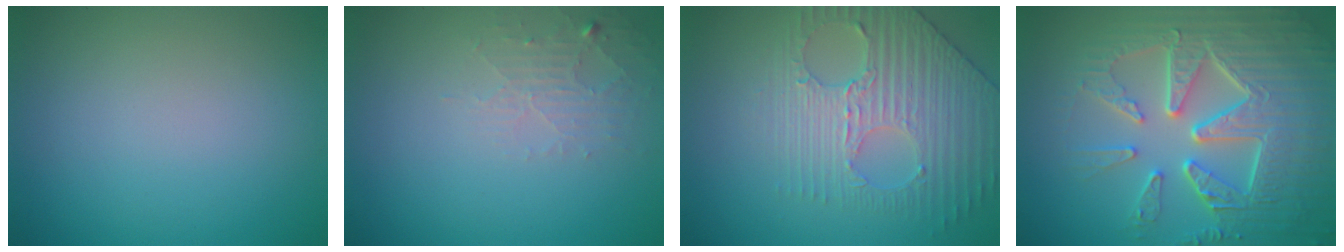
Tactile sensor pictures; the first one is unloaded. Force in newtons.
{"total": 1.9, "press": 1.9, "slide": 0.3}
{"total": 4.2, "press": 4.2, "slide": 0.3}
{"total": 9.7, "press": 6.7, "slide": 7.1}